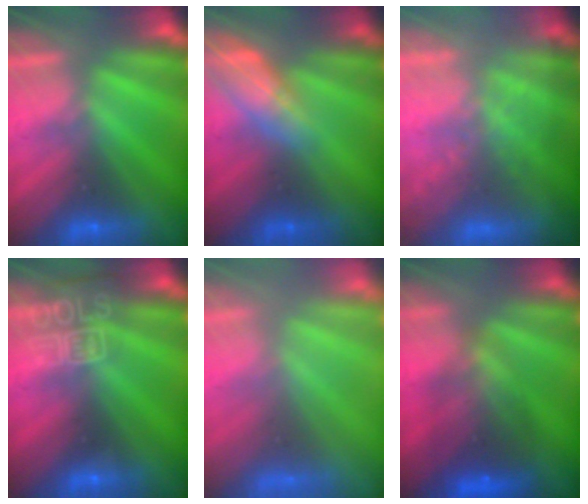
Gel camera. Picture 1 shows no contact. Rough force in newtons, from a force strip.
{"total": 2.5}
{"total": 7.5}
{"total": 7.1}
{"total": 8.4}
{"total": 7.7}